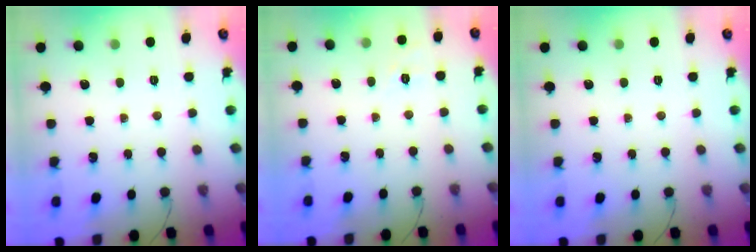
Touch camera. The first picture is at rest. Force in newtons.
{"total": 1.9, "press": 0.3, "slide": 1.9}
{"total": 0.0}